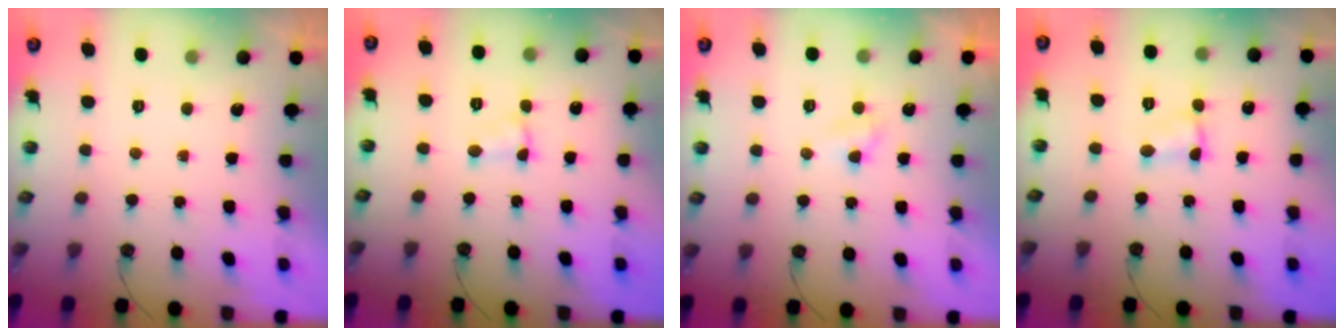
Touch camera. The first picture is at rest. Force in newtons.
{"total": 2.6, "press": 2.6, "slide": 0.4}
{"total": 3.2, "press": 3.1, "slide": 0.5}
{"total": 2.6, "press": 2.6, "slide": 0.4}